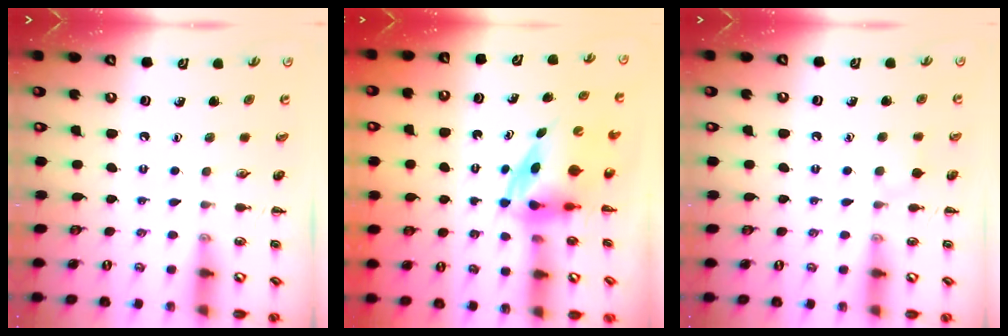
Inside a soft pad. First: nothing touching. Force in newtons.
{"total": 3.7, "press": 3.6, "slide": 1.0}
{"total": 4.4, "press": 4.1, "slide": 1.6}